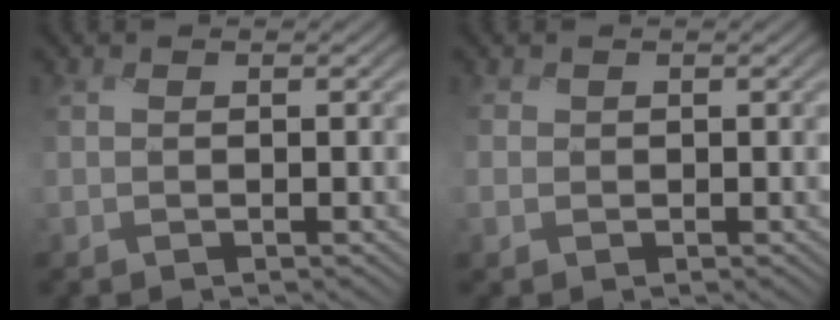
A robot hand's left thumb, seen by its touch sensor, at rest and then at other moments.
{"total": 1.1, "force": [0.1, 0.7, -0.8], "torque": [0.008, -0.003, -0.005]}